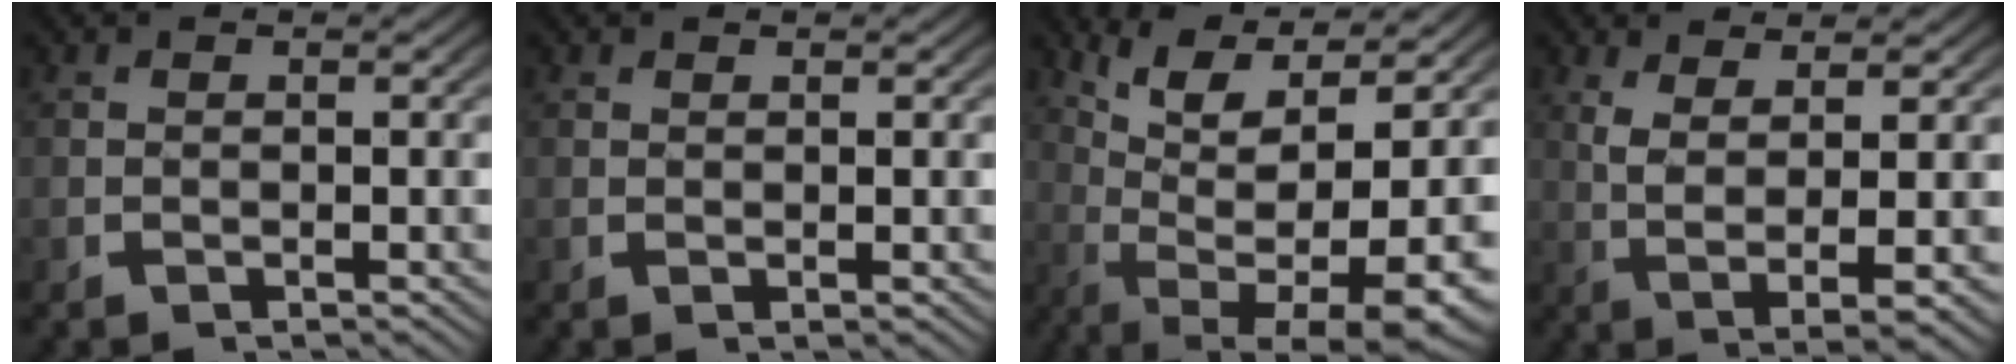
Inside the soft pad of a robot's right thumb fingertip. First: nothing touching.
{"total": 0.7, "force": [0.5, -0.1, 0.5], "torque": [-0.011, -0.003, 0.011]}
{"total": 13.2, "force": [0.4, 8.1, 10.4], "torque": [-0.195, -0.056, 0.029]}
{"total": 6.5, "force": [0.8, 2.2, 6.0], "torque": [-0.121, -0.022, 0.035]}